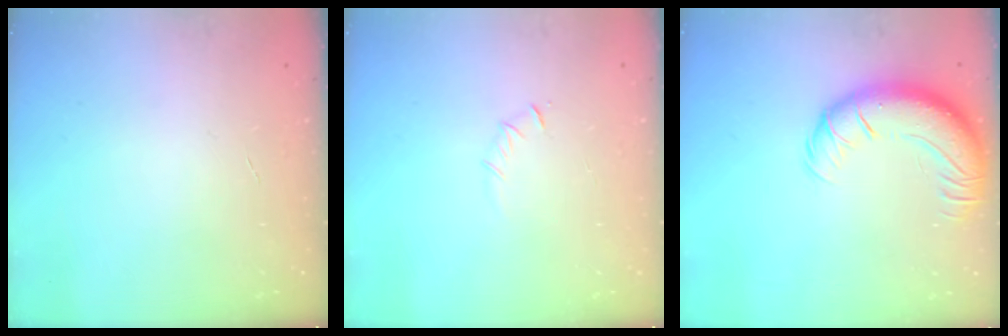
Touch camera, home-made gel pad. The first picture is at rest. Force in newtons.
{"total": 3.5, "press": 3.3, "slide": 1.1}
{"total": 13.9, "press": 13.5, "slide": 3.3}